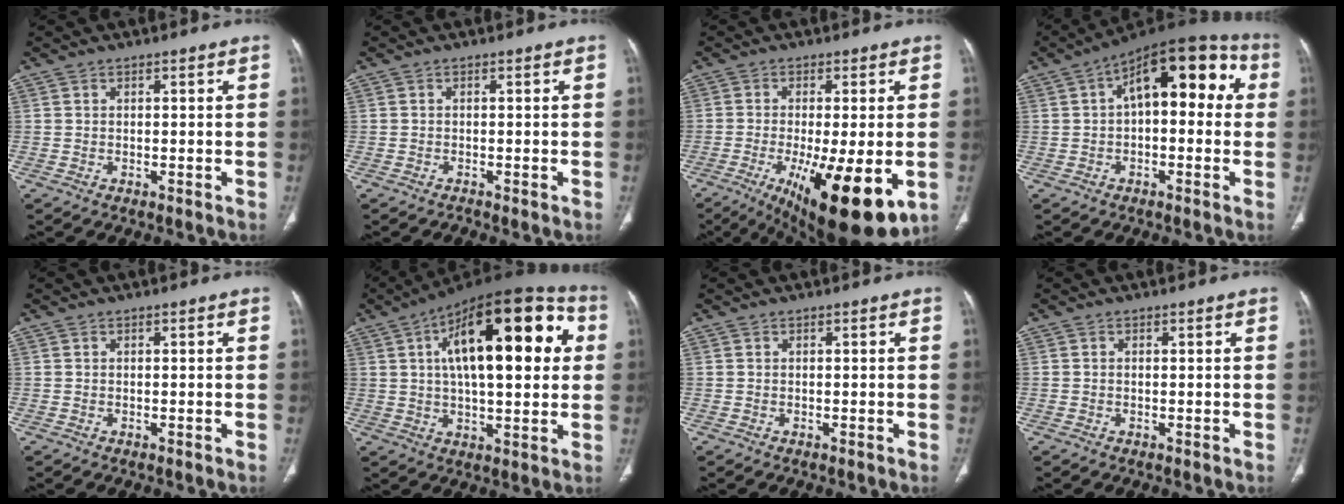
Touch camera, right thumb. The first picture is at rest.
{"total": 0.6, "force": [-0.6, 0.0, 0.3], "torque": [0.001, 0.003, -0.009]}
{"total": 18.0, "force": [-5.8, 5.1, 16.3], "torque": [-0.225, -0.026, -0.072]}
{"total": 16.4, "force": [3.1, 8.2, 13.9], "torque": [-0.151, 0.045, 0.034]}
{"total": 0.0}
{"total": 25.5, "force": [6.1, 10.6, 22.4], "torque": [-0.311, 0.025, 0.080]}
{"total": 0.0}
{"total": 0.0}